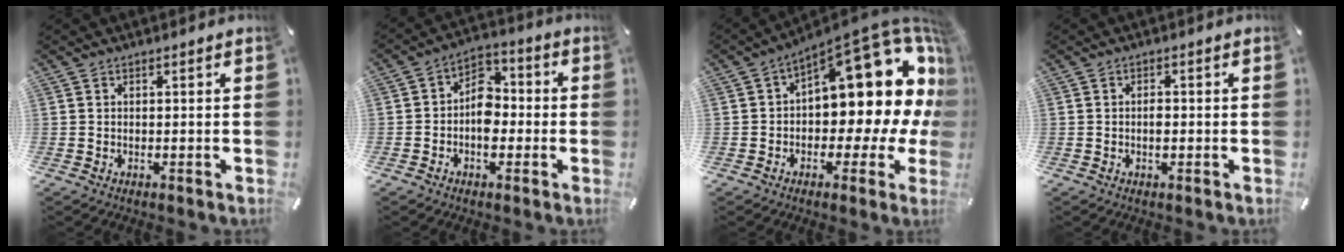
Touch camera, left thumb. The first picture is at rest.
{"total": 7.9, "force": [-2.0, 5.9, 4.9], "torque": [-0.068, 0.018, -0.039]}
{"total": 18.7, "force": [7.1, 9.1, 14.8], "torque": [-0.175, -0.075, 0.119]}
{"total": 1.7, "force": [-0.4, 0.9, 1.4], "torque": [-0.029, 0.001, -0.007]}